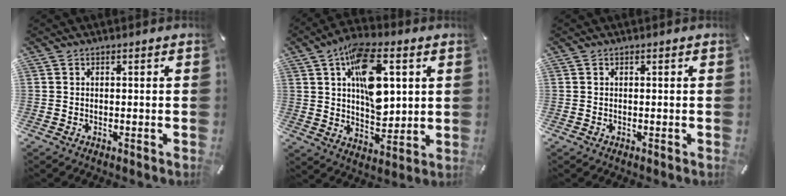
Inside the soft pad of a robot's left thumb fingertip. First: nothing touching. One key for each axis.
{"total": 16.2, "fx": 5.1, "fy": 9.2, "fz": 12.4, "tx": -0.189, "ty": -0.006, "tz": 0.089}
{"total": 0.0}